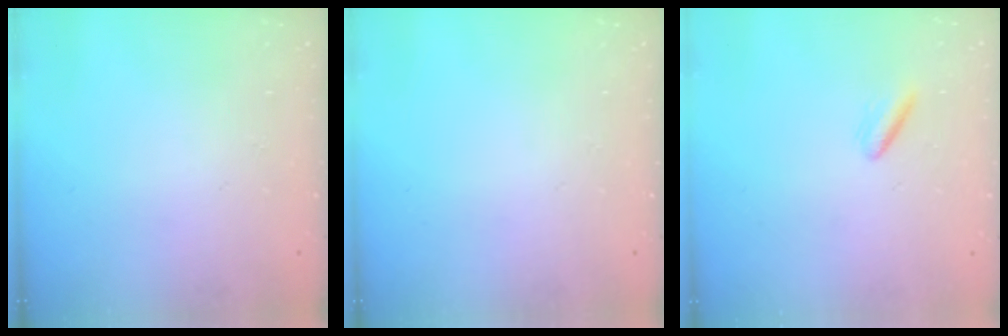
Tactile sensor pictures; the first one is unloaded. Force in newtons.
{"total": 0.0}
{"total": 2.7, "press": 2.5, "slide": 1.0}